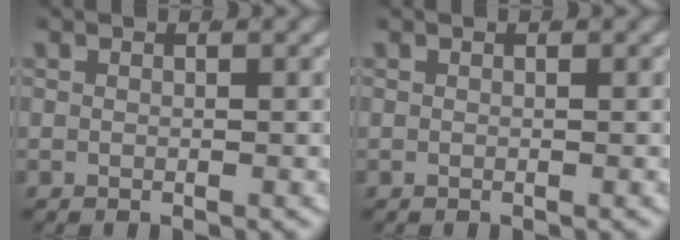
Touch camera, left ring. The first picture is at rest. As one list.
[{"total": 0.0}]